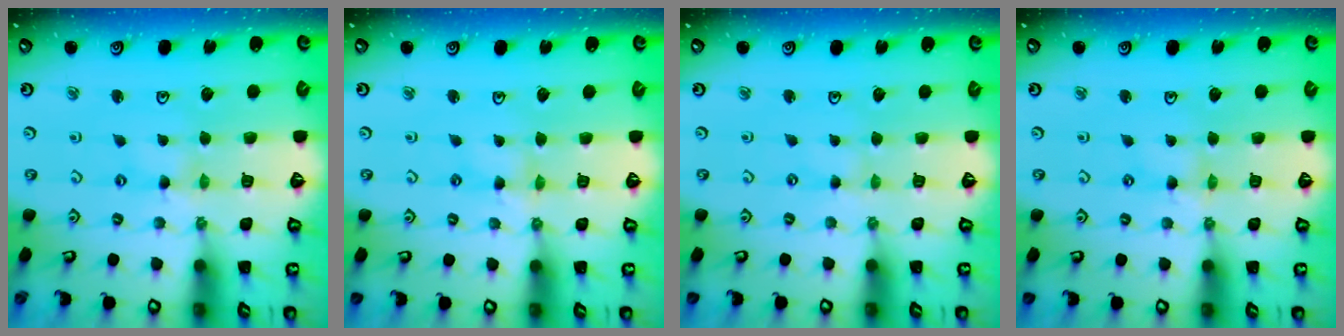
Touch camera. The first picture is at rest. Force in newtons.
{"total": 0.7, "press": 0.7, "slide": 0.2}
{"total": 0.0}
{"total": 0.7, "press": 0.7, "slide": 0.2}